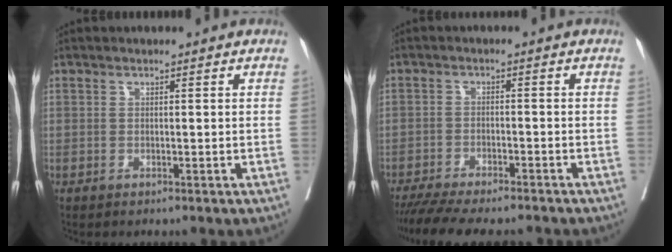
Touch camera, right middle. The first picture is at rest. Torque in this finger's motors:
{"motor_torque": [1.11, -1.03, 0.53, 0.19]}